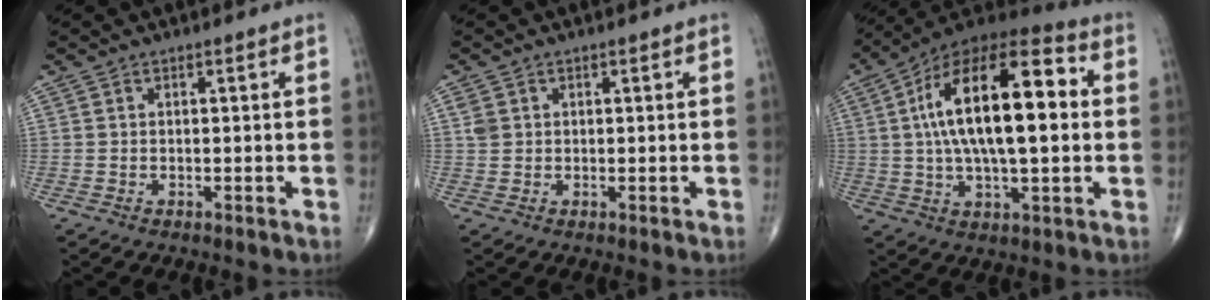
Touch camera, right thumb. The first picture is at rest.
{"total": 2.1, "force": [0.6, 1.7, 0.9], "torque": [-0.014, 0.001, 0.015]}
{"total": 23.3, "force": [3.0, 9.6, 21.0], "torque": [-0.354, 0.024, 0.038]}